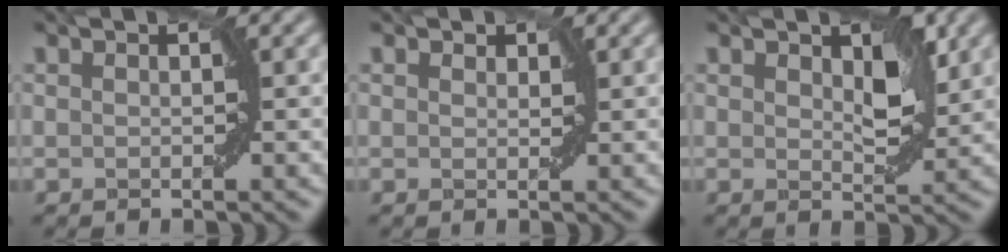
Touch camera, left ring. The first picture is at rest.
{"total": 0.8, "force": [0.6, 0.4, 0.1], "torque": [0.001, -0.001, 0.011]}
{"total": 3.4, "force": [1.3, 1.6, 2.7], "torque": [-0.041, -0.005, 0.023]}